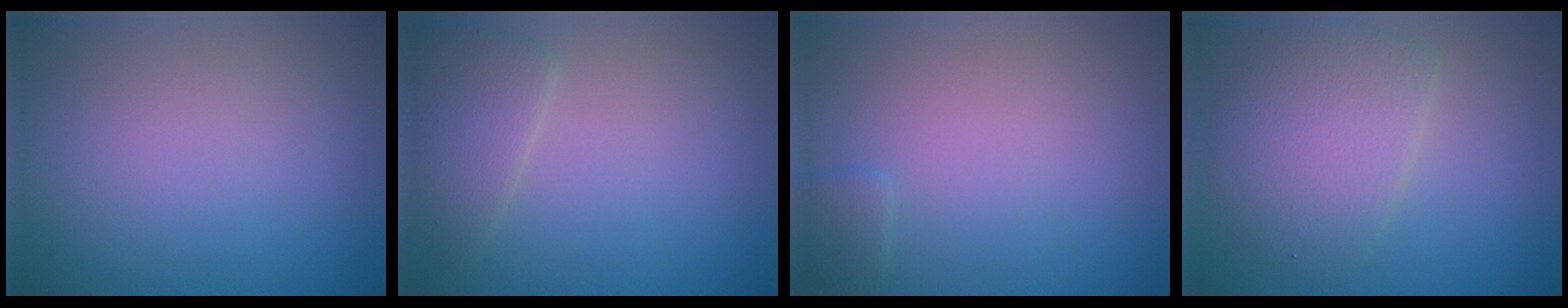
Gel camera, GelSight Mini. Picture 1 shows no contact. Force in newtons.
{"total": 2.7, "press": 2.7, "slide": 0.1}
{"total": 0.9, "press": 0.9, "slide": 0.0}
{"total": 5.0, "press": 5.0, "slide": 0.1}